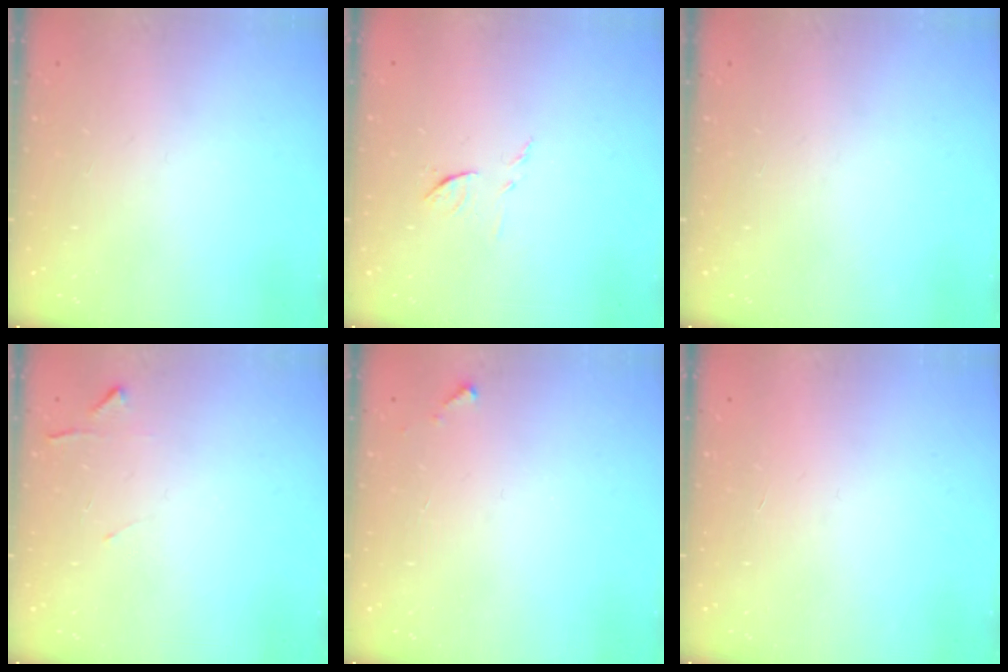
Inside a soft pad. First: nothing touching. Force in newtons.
{"total": 6.7, "press": 6.7, "slide": 0.5}
{"total": 0.0}
{"total": 4.7, "press": 4.6, "slide": 0.6}
{"total": 2.8, "press": 2.8, "slide": 0.1}
{"total": 1.7, "press": 1.7, "slide": 0.1}